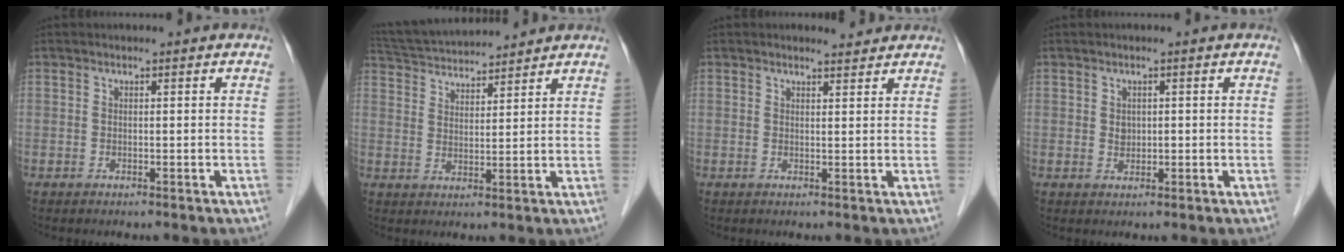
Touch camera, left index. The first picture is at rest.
{"total": 11.5, "force": [10.9, 1.1, 3.5], "torque": [-0.075, 0.031, 0.185]}
{"total": 1.8, "force": [1.8, 0.3, 0.1], "torque": [-0.011, -0.005, 0.024]}
{"total": 1.4, "force": [0.1, 1.2, 0.7], "torque": [-0.014, 0.000, 0.005]}